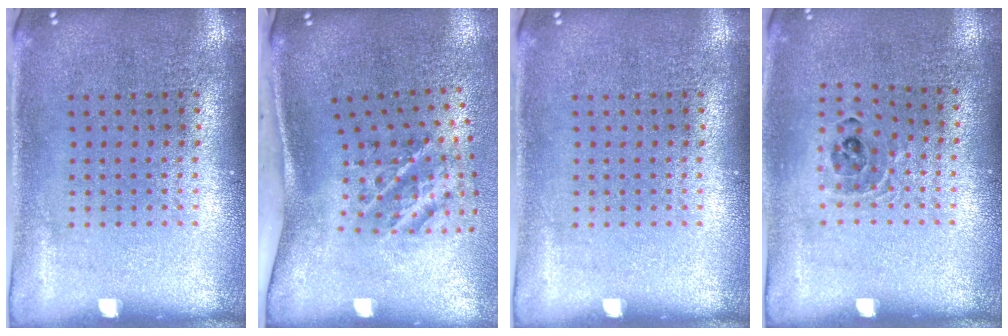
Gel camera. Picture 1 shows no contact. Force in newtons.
{"total": 2.2, "press": 1.2, "slide": 1.8}
{"total": 0.0}
{"total": 0.8, "press": 0.8, "slide": 0.2}